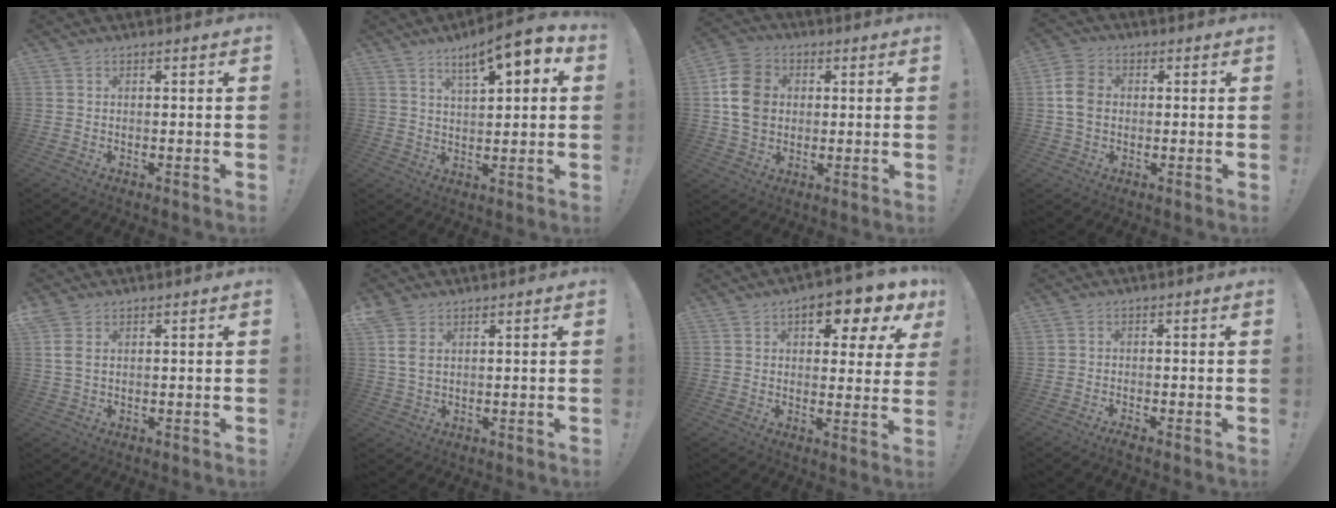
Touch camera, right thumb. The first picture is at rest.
{"total": 9.8, "force": [5.5, 2.4, 7.8], "torque": [-0.117, -0.031, 0.090]}
{"total": 12.9, "force": [1.3, 10.6, 7.1], "torque": [-0.119, 0.007, 0.030]}
{"total": 7.8, "force": [-0.1, 6.1, 4.9], "torque": [-0.101, 0.015, 0.001]}
{"total": 3.7, "force": [1.6, 2.0, 2.6], "torque": [-0.054, -0.002, 0.028]}
{"total": 4.8, "force": [2.1, 2.7, 3.4], "torque": [-0.070, -0.005, 0.039]}
{"total": 8.6, "force": [4.2, 4.1, 6.2], "torque": [-0.078, -0.023, 0.070]}
{"total": 1.9, "force": [-1.7, -0.1, 0.9], "torque": [-0.020, 0.008, -0.028]}